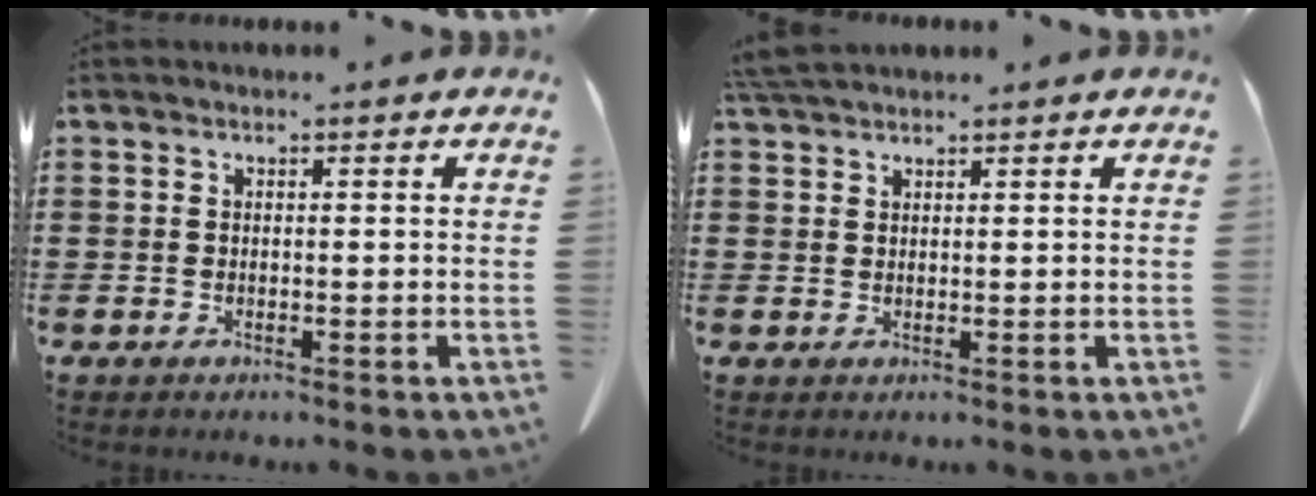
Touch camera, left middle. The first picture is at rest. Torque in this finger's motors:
{"motor_torque": [0.66, 0.33, 0.11, 0.13]}